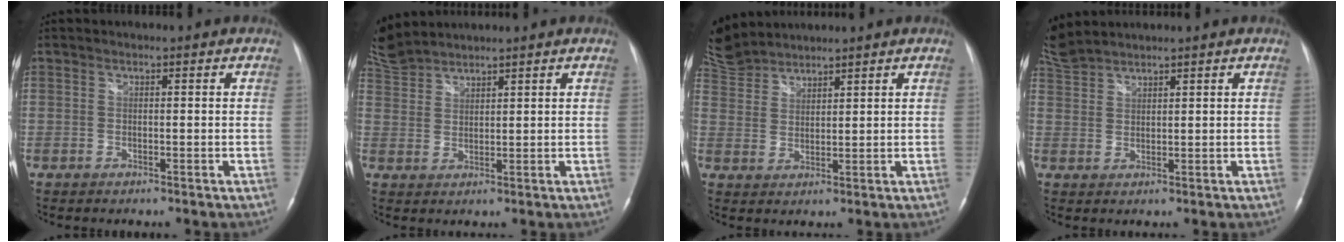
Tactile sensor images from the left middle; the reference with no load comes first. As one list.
[{"total": 7.3, "force": [7.1, 1.4, 1.2], "torque": [-0.043, 0.017, 0.151]}, {"total": 8.3, "force": [8.0, 2.1, 1.2], "torque": [-0.039, 0.017, 0.167]}, {"total": 6.0, "force": [5.8, 0.8, 1.2], "torque": [-0.042, 0.018, 0.124]}]